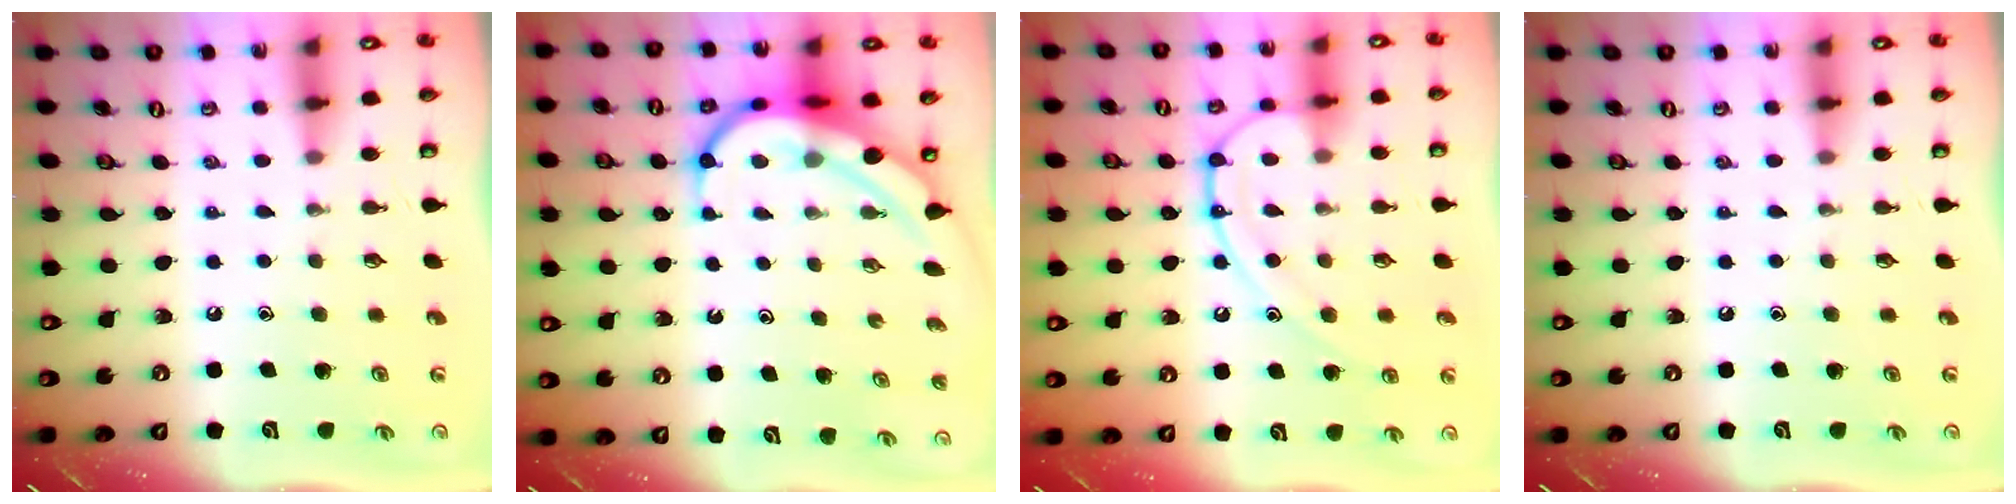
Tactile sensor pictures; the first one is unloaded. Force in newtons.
{"total": 9.8, "press": 9.7, "slide": 1.0}
{"total": 11.6, "press": 11.5, "slide": 1.2}
{"total": 0.0}